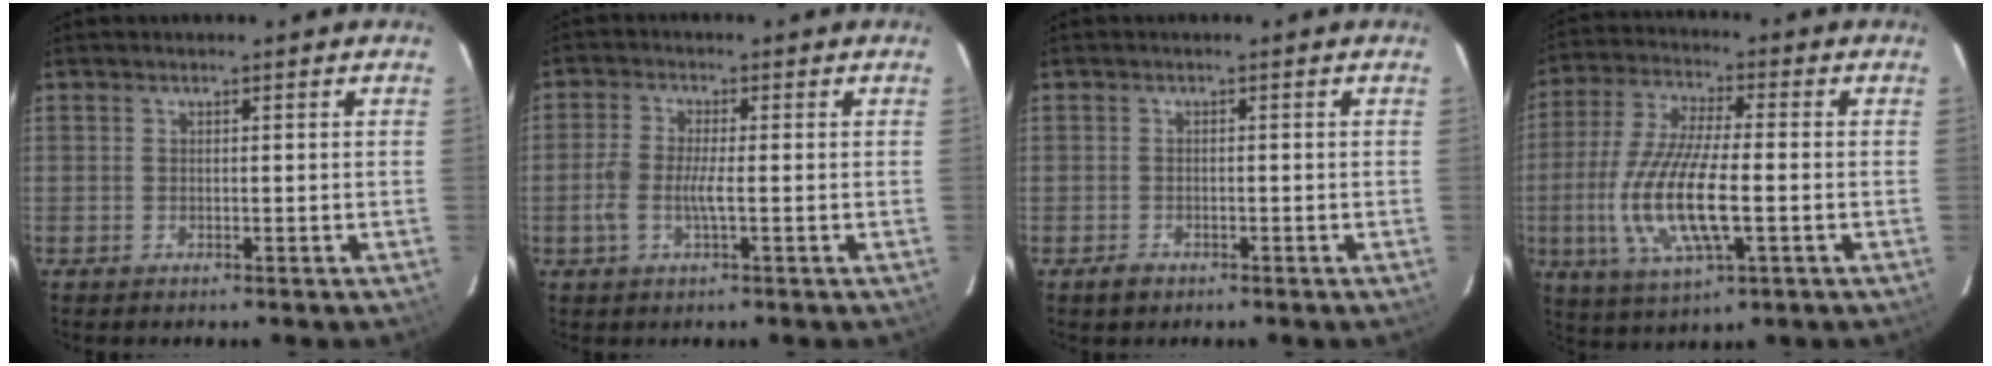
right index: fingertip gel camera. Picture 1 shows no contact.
{"total": 4.4, "force": [-1.1, 1.0, 4.1], "torque": [-0.092, 0.001, -0.024]}
{"total": 2.0, "force": [-1.2, 1.5, 0.6], "torque": [-0.013, 0.001, -0.019]}
{"total": 15.2, "force": [-3.1, 4.4, 14.3], "torque": [-0.299, -0.013, -0.059]}